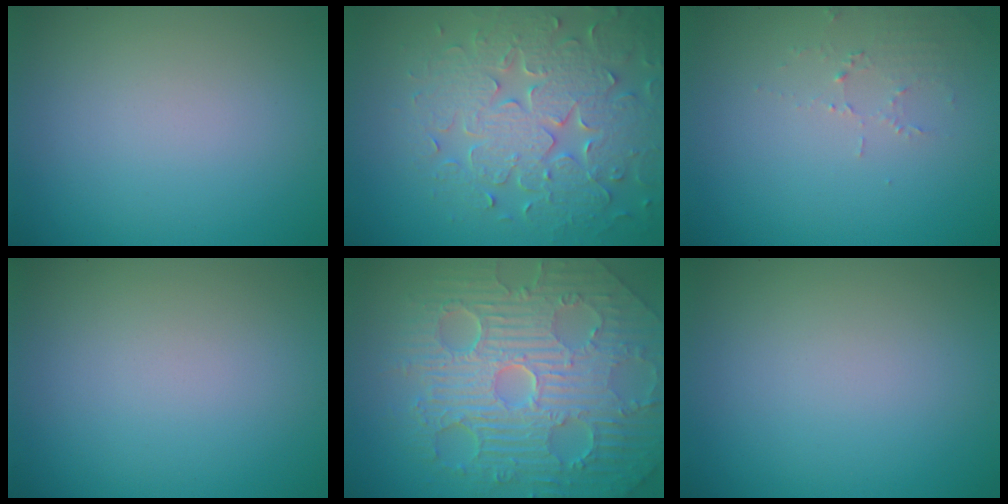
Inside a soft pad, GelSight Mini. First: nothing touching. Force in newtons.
{"total": 7.4, "press": 6.0, "slide": 4.3}
{"total": 1.5, "press": 1.5, "slide": 0.2}
{"total": 0.0}
{"total": 11.2, "press": 7.3, "slide": 8.5}
{"total": 0.0}